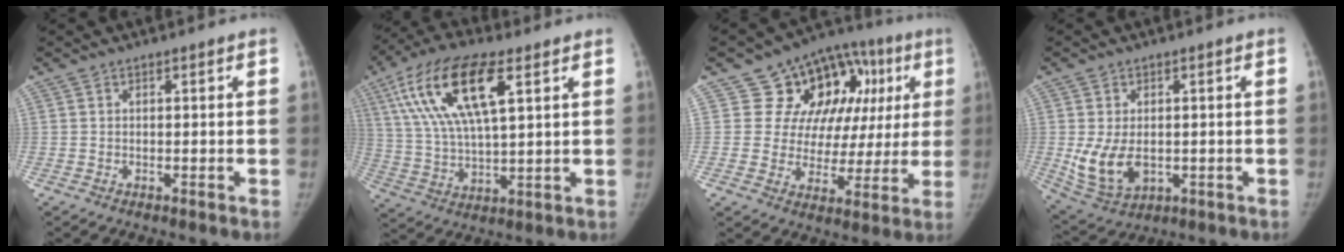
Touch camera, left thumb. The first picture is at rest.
{"total": 18.3, "force": [7.3, 6.8, 15.3], "torque": [-0.300, -0.004, 0.134]}
{"total": 18.1, "force": [5.7, 13.5, 10.5], "torque": [-0.070, 0.023, 0.087]}
{"total": 9.2, "force": [-0.7, 6.1, 6.8], "torque": [-0.120, -0.012, 0.005]}